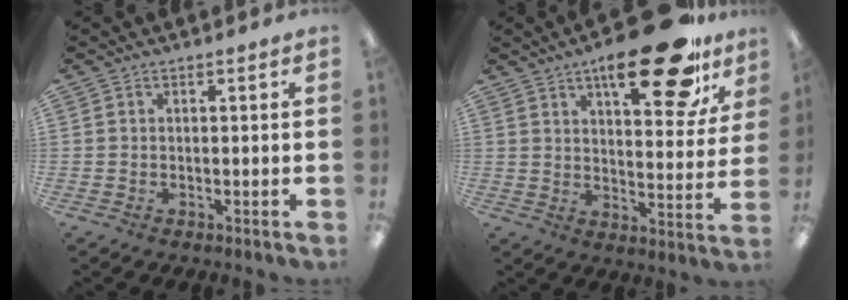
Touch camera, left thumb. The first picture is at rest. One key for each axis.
{"total": 21.3, "fx": 13.2, "fy": 7.9, "fz": 14.8, "tx": -0.205, "ty": -0.069, "tz": 0.206}